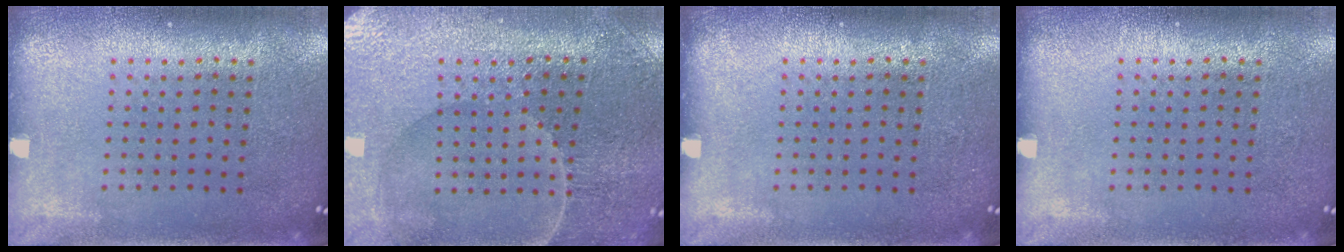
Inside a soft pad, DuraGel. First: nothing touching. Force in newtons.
{"total": 1.9, "press": 1.9, "slide": 0.2}
{"total": 0.0}
{"total": 0.0}